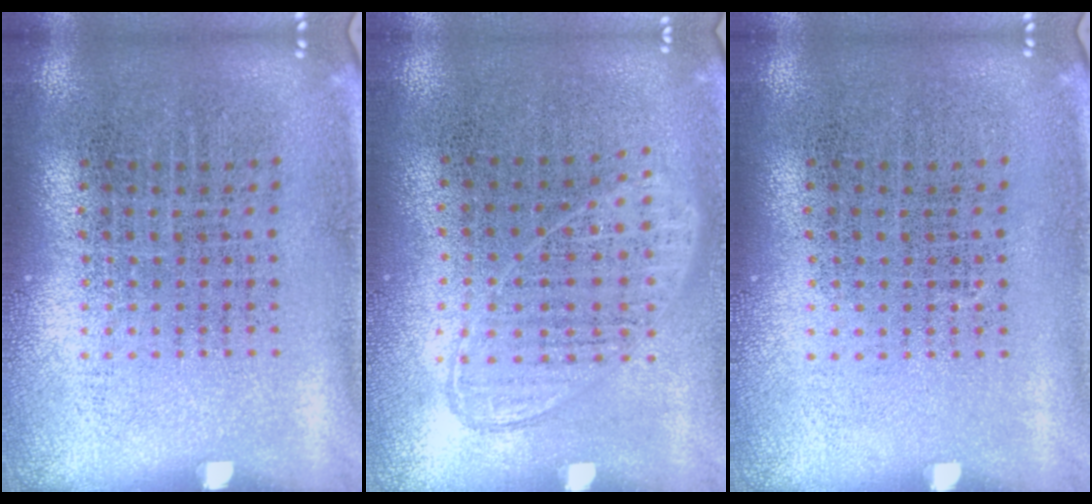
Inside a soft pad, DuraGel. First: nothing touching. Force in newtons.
{"total": 0.9, "press": 0.9, "slide": 0.3}
{"total": 0.0}